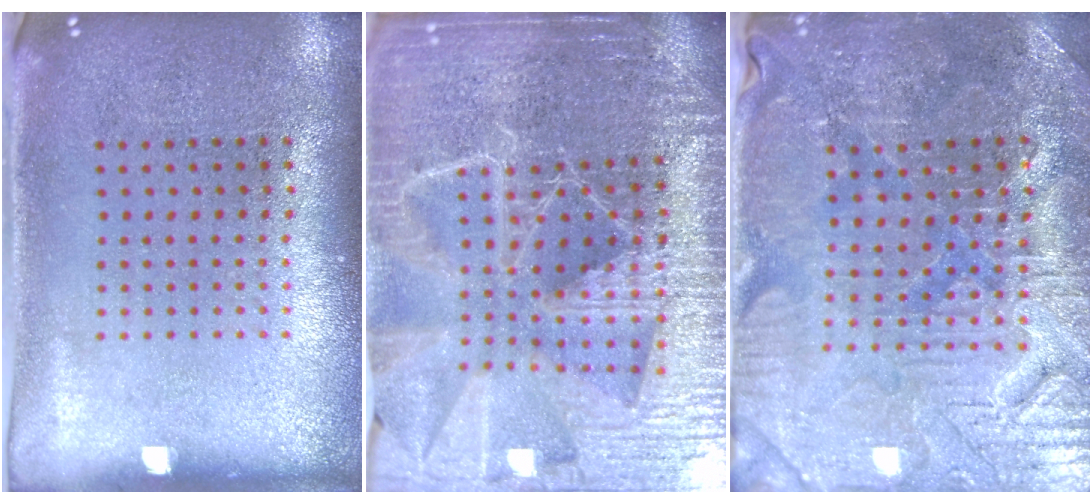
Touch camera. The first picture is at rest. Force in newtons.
{"total": 5.7, "press": 5.0, "slide": 2.7}
{"total": 3.5, "press": 3.5, "slide": 0.5}